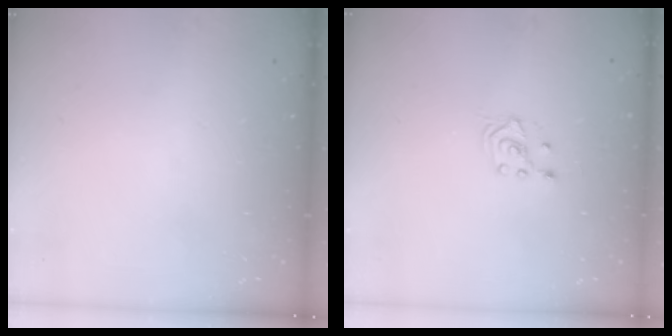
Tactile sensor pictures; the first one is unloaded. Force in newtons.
{"total": 2.1, "press": 2.0, "slide": 0.8}